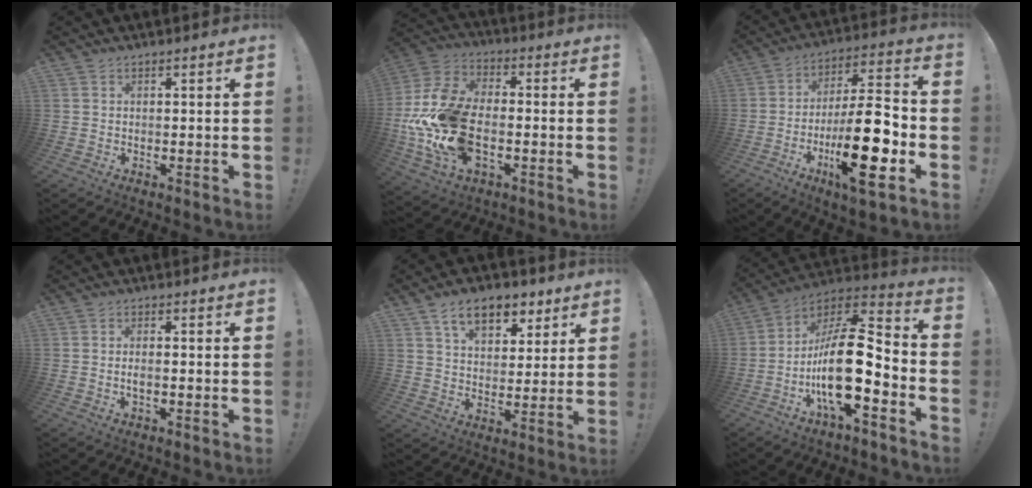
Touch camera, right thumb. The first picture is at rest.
{"total": 21.7, "force": [-5.3, 13.9, 15.7], "torque": [-0.289, 0.034, -0.081]}
{"total": 22.4, "force": [-7.1, 7.0, 20.1], "torque": [-0.340, 0.041, -0.108]}
{"total": 2.0, "force": [-0.5, 0.8, 1.8], "torque": [-0.037, 0.008, -0.009]}
{"total": 12.8, "force": [7.3, 7.5, 7.3], "torque": [-0.107, -0.027, 0.133]}
{"total": 21.5, "force": [-5.1, 7.6, 19.5], "torque": [-0.368, 0.026, -0.082]}